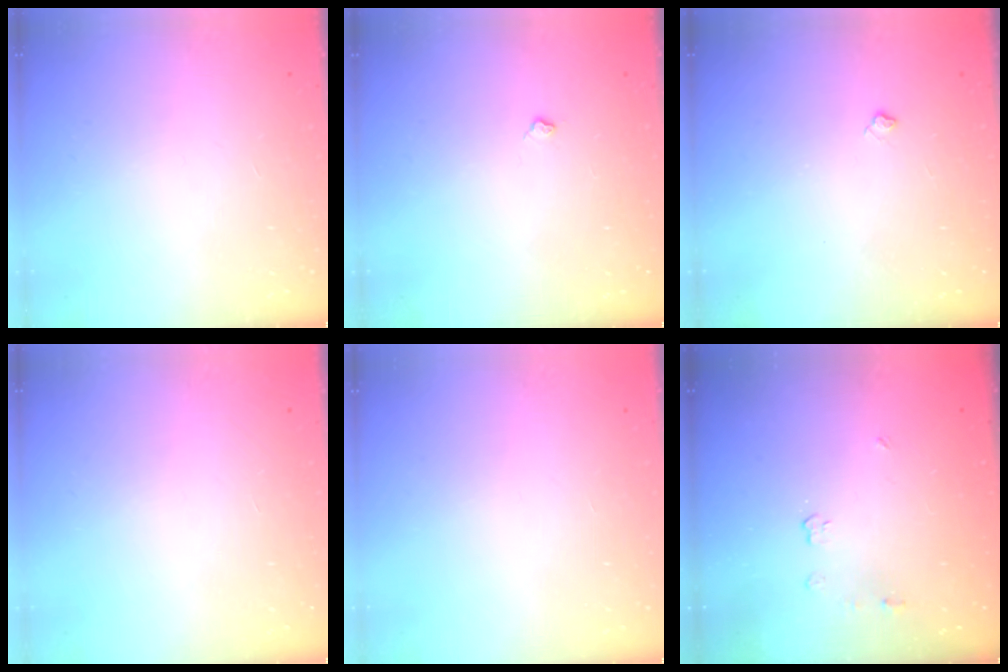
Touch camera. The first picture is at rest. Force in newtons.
{"total": 3.6, "press": 3.5, "slide": 0.6}
{"total": 4.4, "press": 4.3, "slide": 0.7}
{"total": 0.0}
{"total": 0.0}
{"total": 4.0, "press": 3.9, "slide": 0.5}